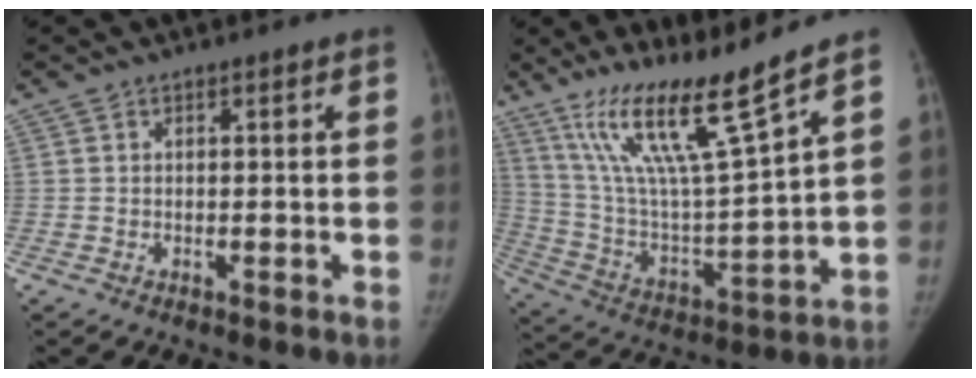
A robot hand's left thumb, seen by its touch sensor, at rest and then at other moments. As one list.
[{"total": 17.5, "force": [12.6, 0.6, 12.1], "torque": [-0.207, -0.073, 0.242]}]